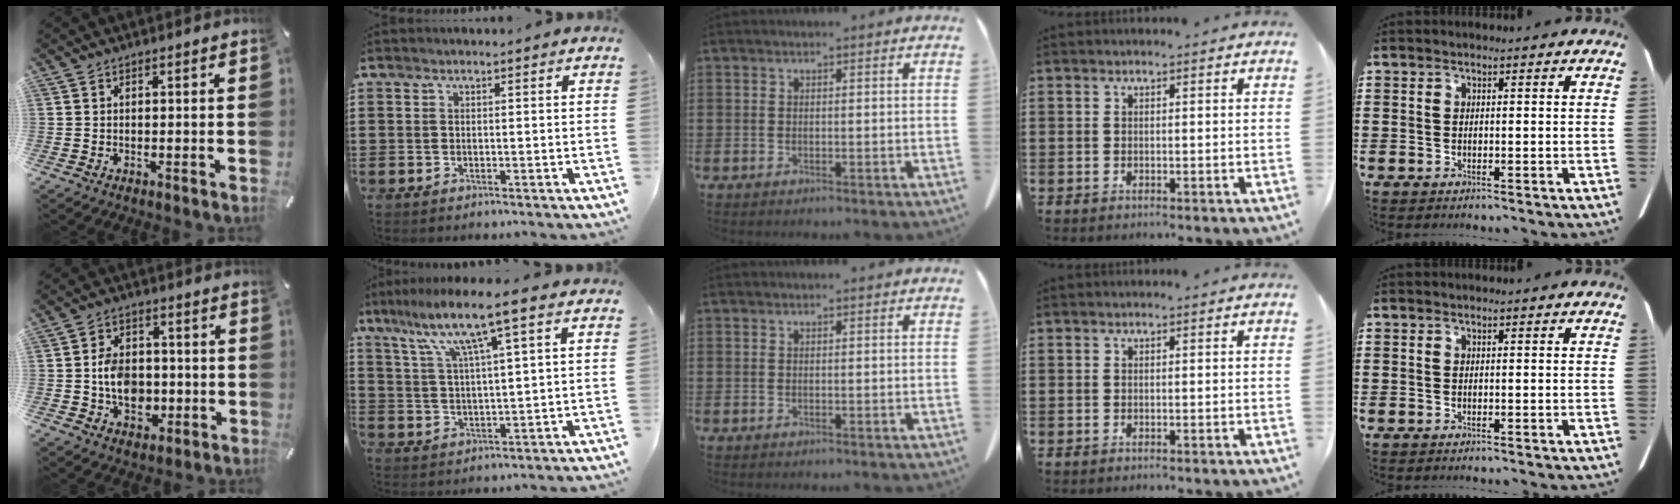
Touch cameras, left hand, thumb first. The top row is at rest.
{"thumb": {"total": 9.6, "force": [-1.4, 7.6, 5.7], "torque": [-0.113, 0.011, -0.023]}, "index": {"total": 9.3, "force": [5.4, 0.5, 7.6], "torque": [-0.162, -0.013, 0.088]}}